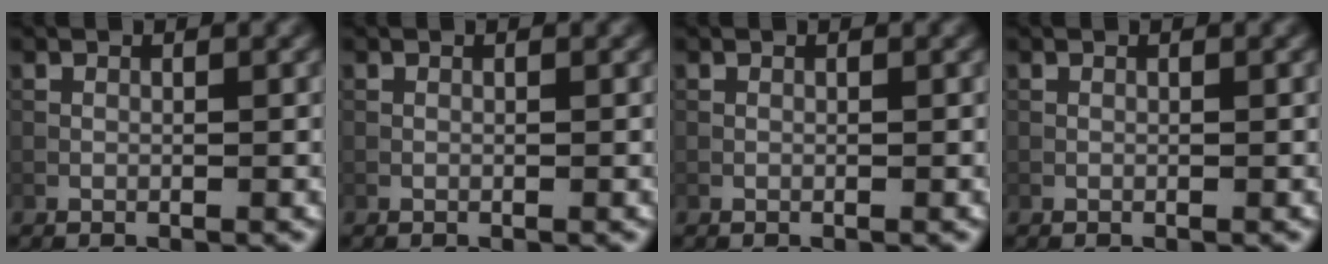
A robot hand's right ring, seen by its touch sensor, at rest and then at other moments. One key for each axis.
{"total": 0.0}
{"total": 0.0}
{"total": 0.0}